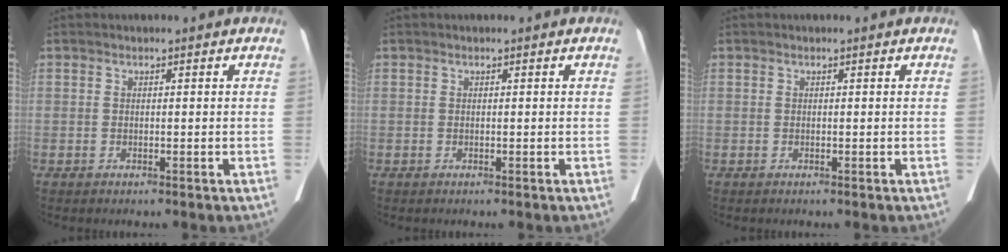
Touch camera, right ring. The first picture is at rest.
{"total": 0.0}
{"total": 0.0}